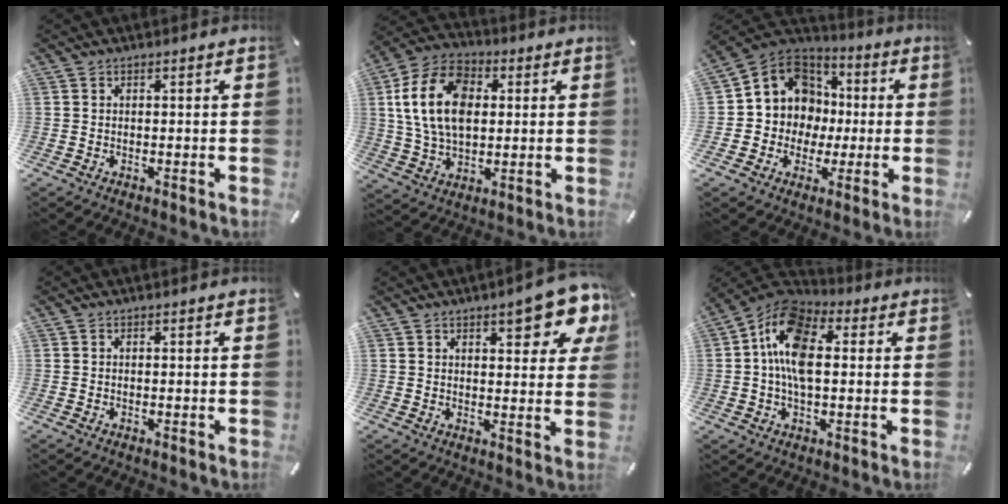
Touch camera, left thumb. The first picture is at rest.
{"total": 15.6, "force": [2.5, 11.2, 10.6], "torque": [-0.229, 0.015, 0.043]}
{"total": 11.6, "force": [1.0, 11.3, 2.7], "torque": [-0.064, -0.014, 0.025]}
{"total": 0.0}
{"total": 11.1, "force": [6.9, 3.9, 7.8], "torque": [-0.095, -0.037, 0.113]}
{"total": 13.4, "force": [1.2, 8.4, 10.3], "torque": [-0.204, 0.002, 0.021]}